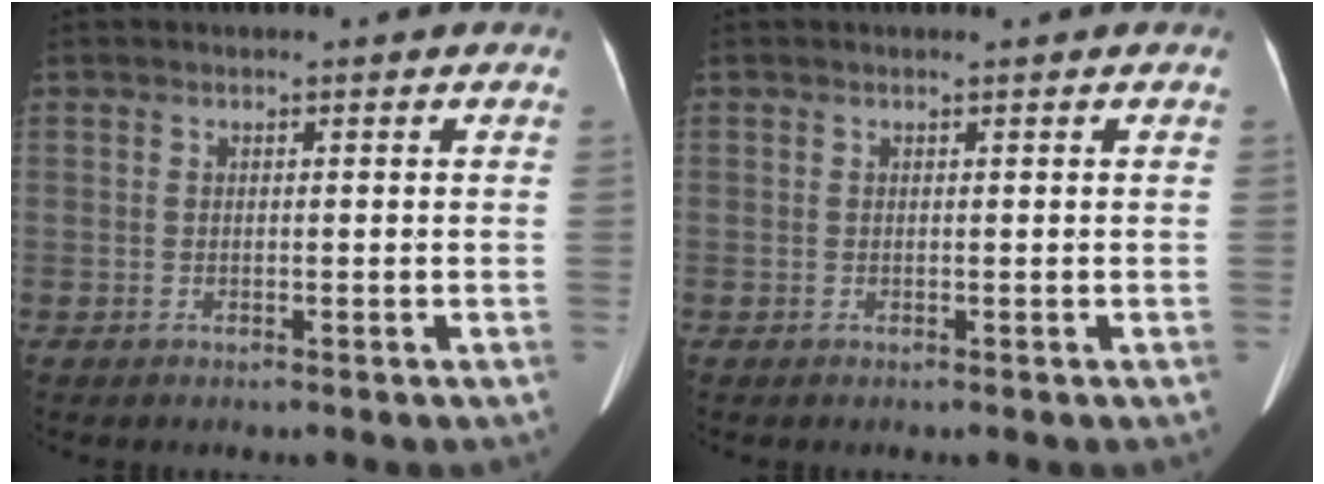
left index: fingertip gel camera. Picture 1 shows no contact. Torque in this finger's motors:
{"motor_torque": [-0.39, 0.39, -0.60, -0.21]}